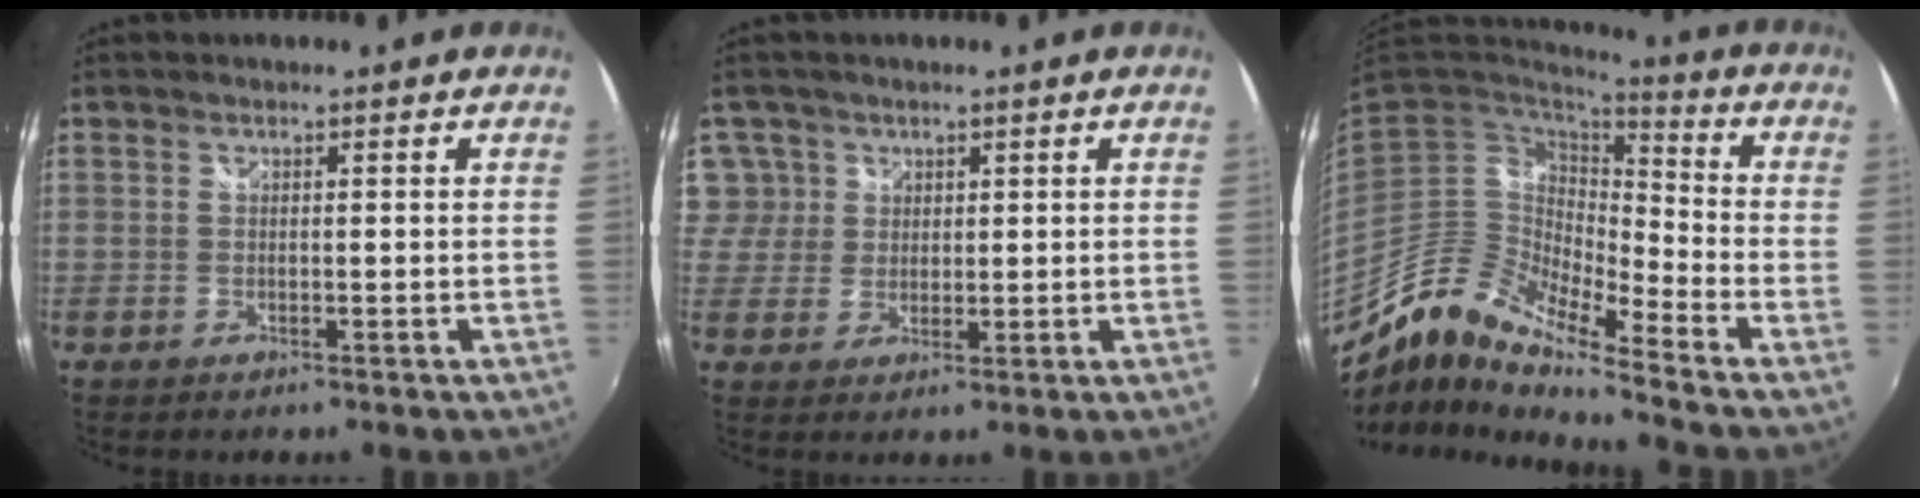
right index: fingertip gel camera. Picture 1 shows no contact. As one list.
[{"total": 5.6, "force": [2.3, 5.1, 0.3], "torque": [0.016, 0.012, 0.041]}, {"total": 11.3, "force": [-8.8, 1.4, 6.9], "torque": [-0.110, -0.004, -0.181]}]